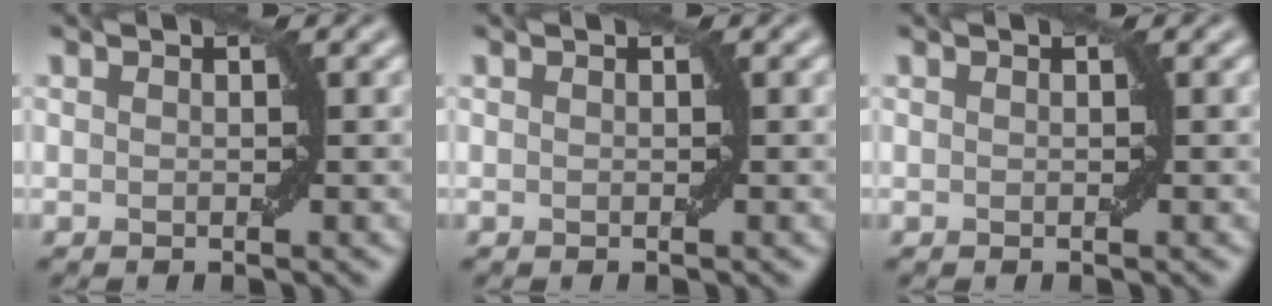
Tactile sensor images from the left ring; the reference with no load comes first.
{"total": 0.0}
{"total": 0.0}